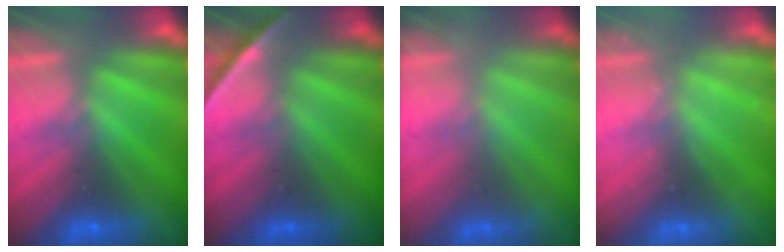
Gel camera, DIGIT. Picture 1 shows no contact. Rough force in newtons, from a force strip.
{"total": 1.9}
{"total": 1.7}
{"total": 2.2}